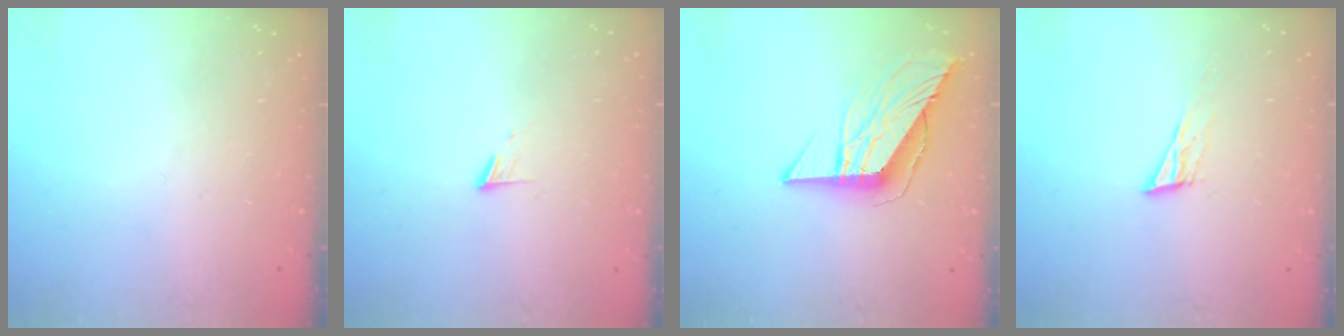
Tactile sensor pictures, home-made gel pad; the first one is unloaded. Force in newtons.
{"total": 5.1, "press": 5.1, "slide": 0.6}
{"total": 10.6, "press": 10.5, "slide": 1.1}
{"total": 6.4, "press": 6.4, "slide": 1.0}